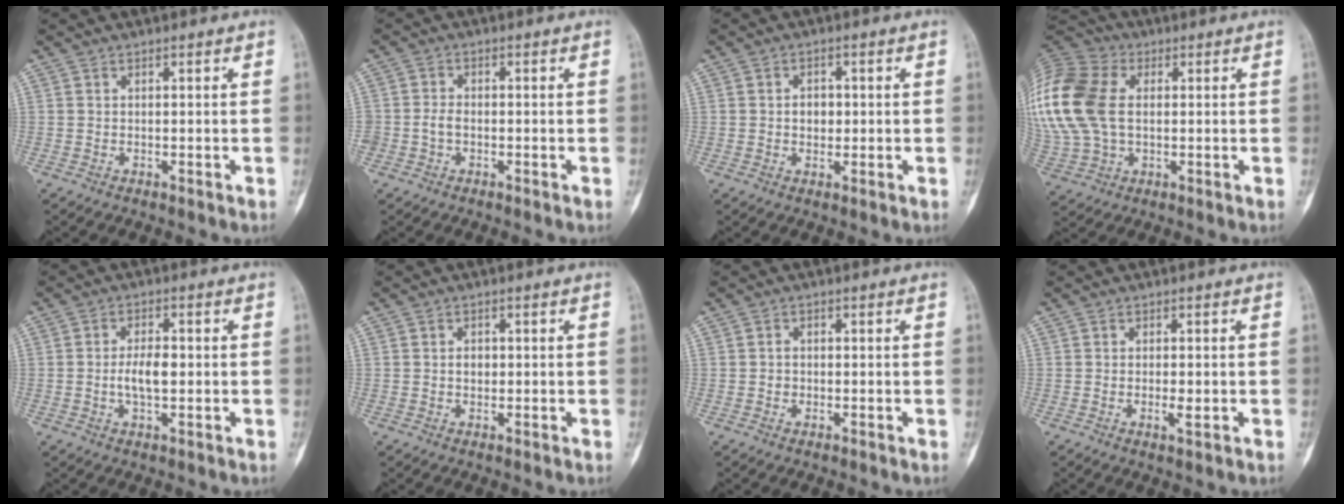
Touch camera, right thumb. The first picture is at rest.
{"total": 2.4, "force": [-0.7, 1.7, 1.4], "torque": [-0.022, 0.009, -0.014]}
{"total": 3.0, "force": [0.0, 2.4, 1.9], "torque": [-0.009, 0.004, 0.000]}
{"total": 23.8, "force": [3.3, 16.3, 17.0], "torque": [-0.425, 0.024, 0.068]}
{"total": 5.2, "force": [-0.4, 2.5, 4.5], "torque": [-0.083, 0.005, -0.008]}
{"total": 1.7, "force": [0.1, 1.3, 1.1], "torque": [-0.006, 0.003, 0.002]}
{"total": 1.6, "force": [-0.2, 1.4, 0.7], "torque": [-0.004, 0.005, -0.004]}
{"total": 2.6, "force": [-0.5, 1.0, 2.3], "torque": [-0.043, -0.003, -0.006]}